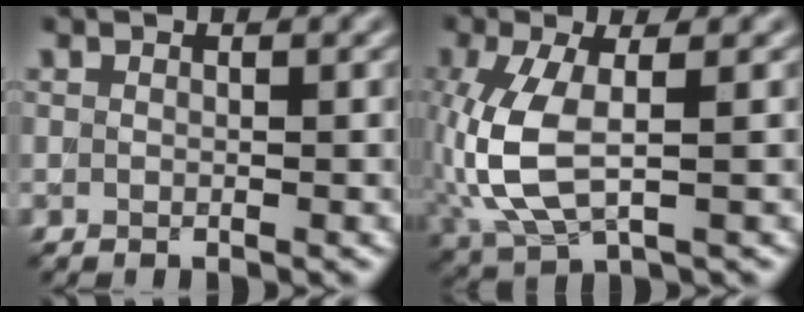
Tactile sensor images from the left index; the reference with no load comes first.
{"total": 6.6, "force": [-0.5, 2.8, 5.9], "torque": [-0.155, -0.004, -0.007]}